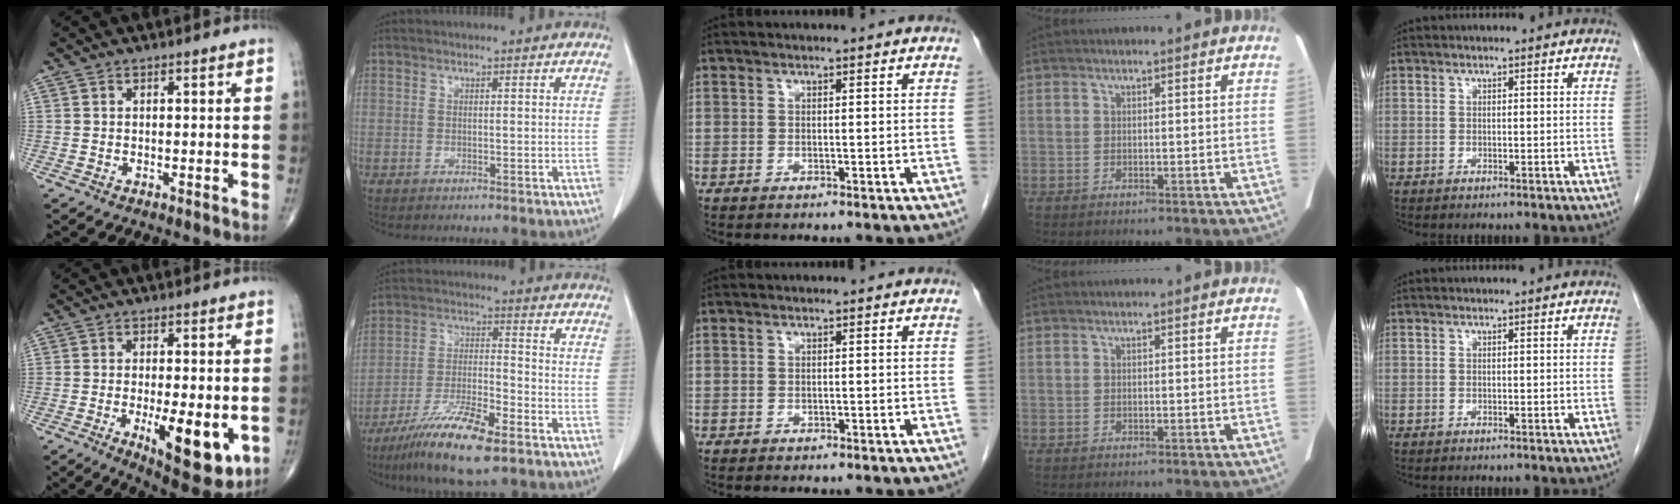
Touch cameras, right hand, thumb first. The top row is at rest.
{"thumb": {"total": 13.3, "force": [-3.4, 4.9, 11.9], "torque": [-0.158, -0.022, -0.039]}, "index": {"total": 12.2, "force": [-8.0, 1.9, 9.1], "torque": [-0.174, -0.024, -0.142]}}